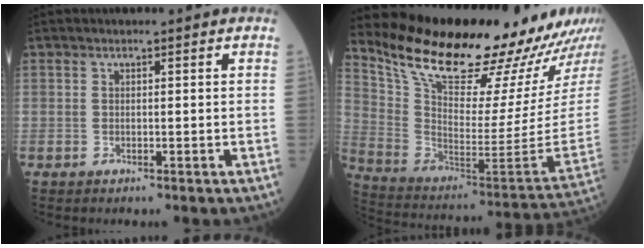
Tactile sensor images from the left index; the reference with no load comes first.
{"total": 28.2, "force": [24.5, 2.2, 13.9], "torque": [-0.240, -0.102, 0.360]}